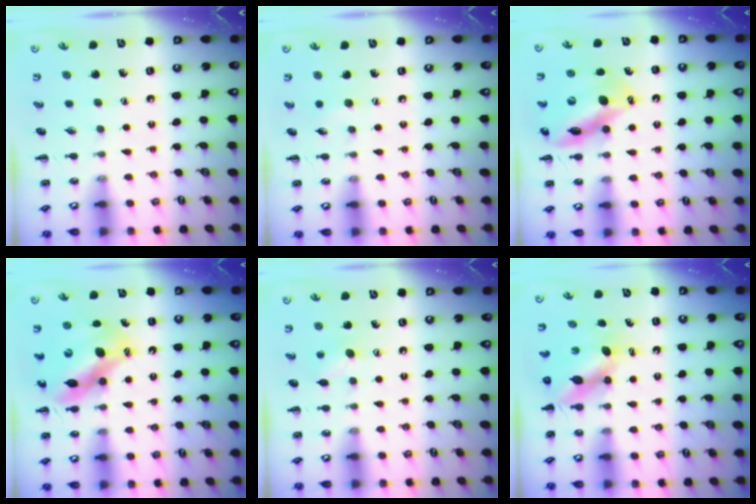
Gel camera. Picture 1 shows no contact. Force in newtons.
{"total": 3.8, "press": 3.7, "slide": 1.0}
{"total": 13.0, "press": 12.4, "slide": 3.8}
{"total": 12.8, "press": 12.3, "slide": 3.3}
{"total": 3.6, "press": 3.4, "slide": 1.0}
{"total": 5.7, "press": 5.7, "slide": 0.1}